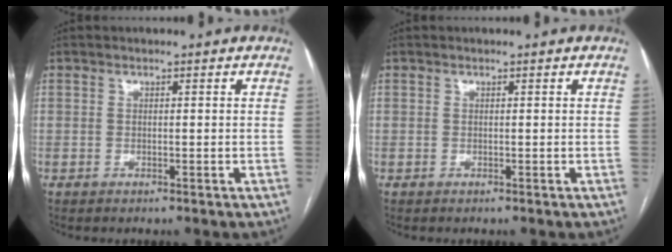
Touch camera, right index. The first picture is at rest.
{"total": 0.0}